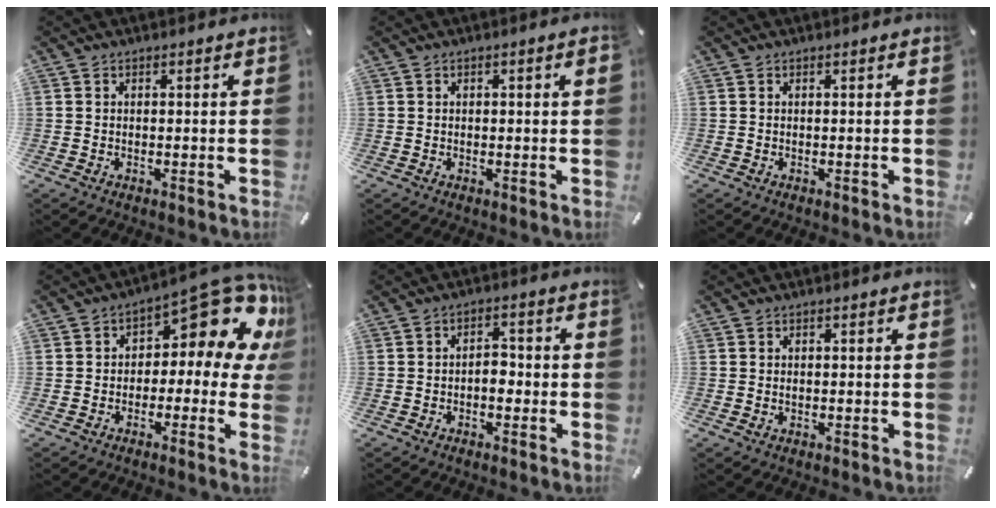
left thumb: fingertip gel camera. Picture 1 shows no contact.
{"total": 1.2, "force": [0.2, 0.4, 1.2], "torque": [-0.020, 0.001, 0.002]}
{"total": 0.0}
{"total": 13.4, "force": [7.2, 6.1, 9.5], "torque": [-0.118, -0.062, 0.115]}
{"total": 3.8, "force": [-1.1, 2.3, 2.8], "torque": [-0.051, 0.011, -0.022]}
{"total": 0.8, "force": [-0.1, 0.5, 0.6], "torque": [-0.012, 0.001, -0.003]}